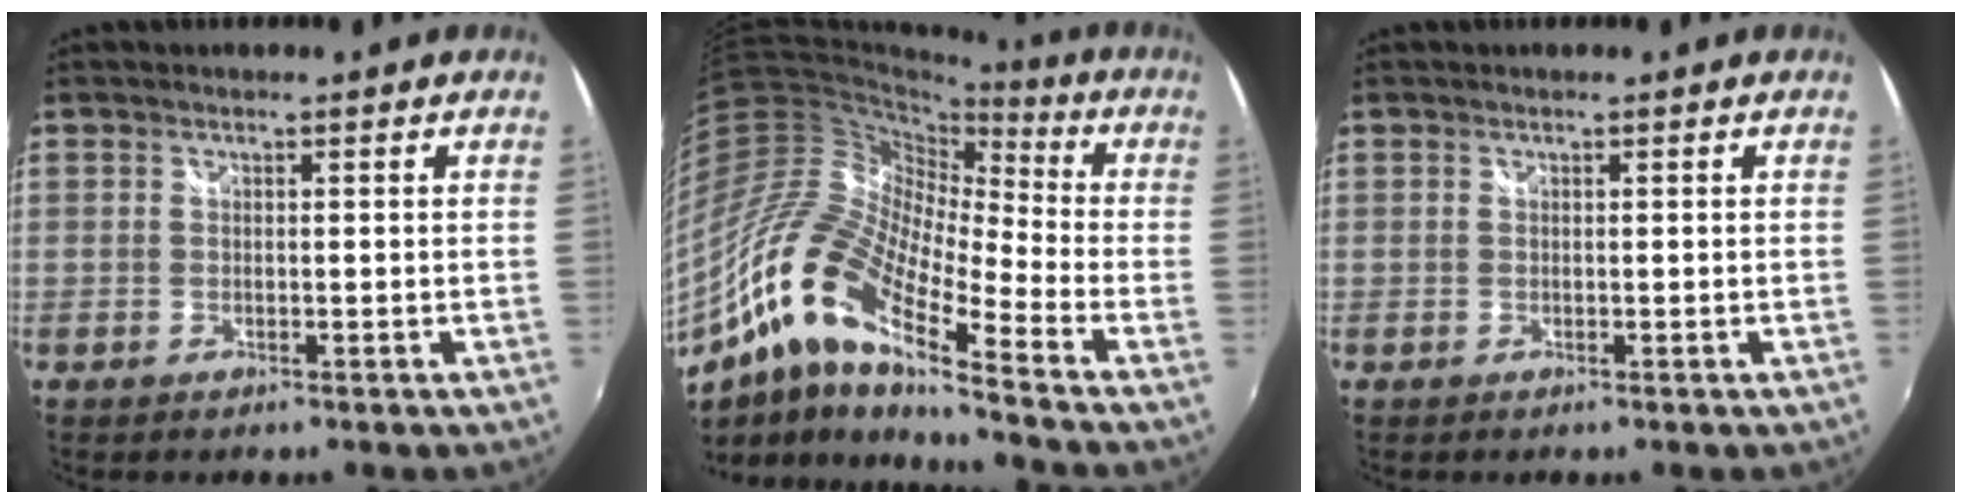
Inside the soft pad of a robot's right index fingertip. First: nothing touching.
{"total": 18.3, "force": [-10.6, 4.5, 14.2], "torque": [-0.258, -0.003, -0.234]}
{"total": 0.0}